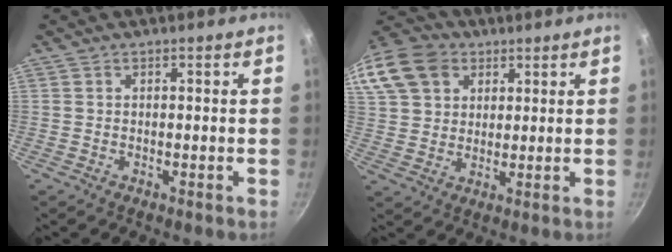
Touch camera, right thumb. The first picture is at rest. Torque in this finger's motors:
{"motor_torque": [-0.68, 0.49, 0.23, -0.10, 0.19]}